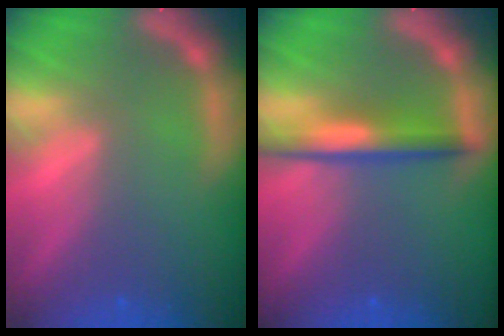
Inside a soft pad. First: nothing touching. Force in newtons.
{"total": 4.0}